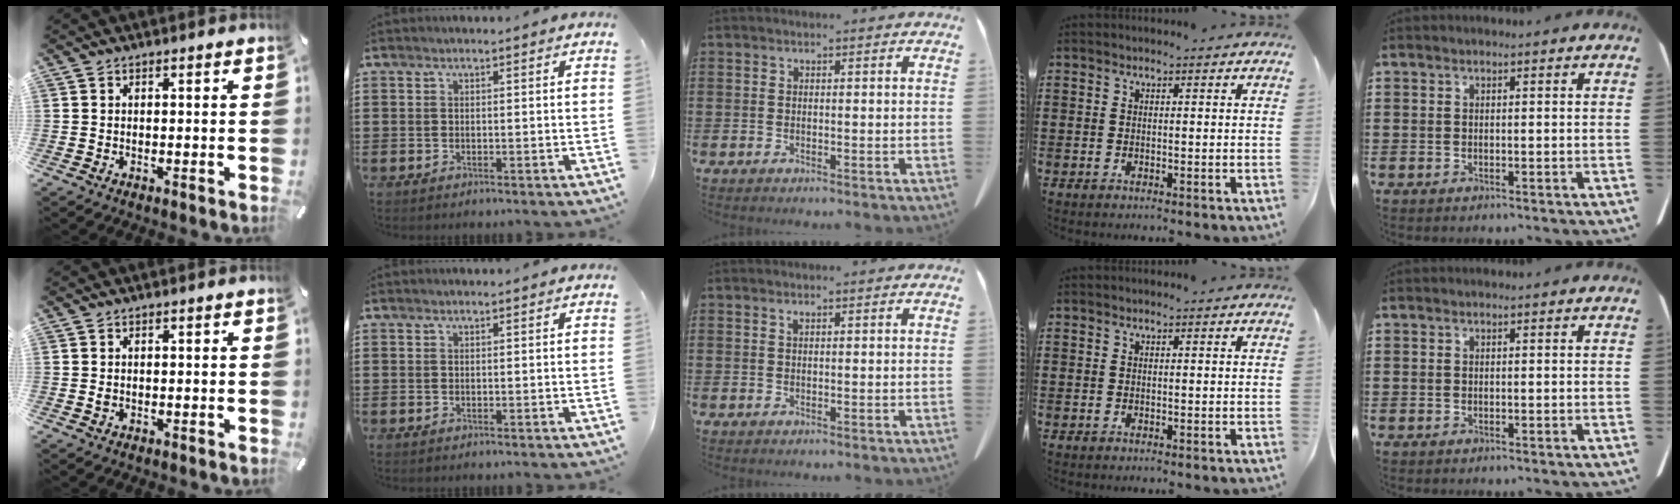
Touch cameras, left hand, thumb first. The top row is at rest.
{"thumb": {"total": 0.8, "force": [0.0, 0.6, 0.5], "torque": [-0.012, 0.001, -0.001]}, "middle": {"total": 0.6, "force": [0.4, 0.2, 0.5], "torque": [-0.011, -0.001, 0.008]}}